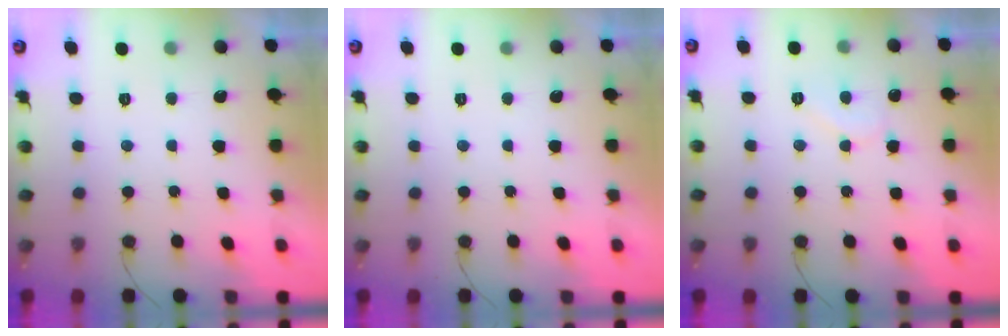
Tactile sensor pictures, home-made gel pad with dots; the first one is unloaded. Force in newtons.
{"total": 0.0}
{"total": 5.9, "press": 5.9, "slide": 0.6}